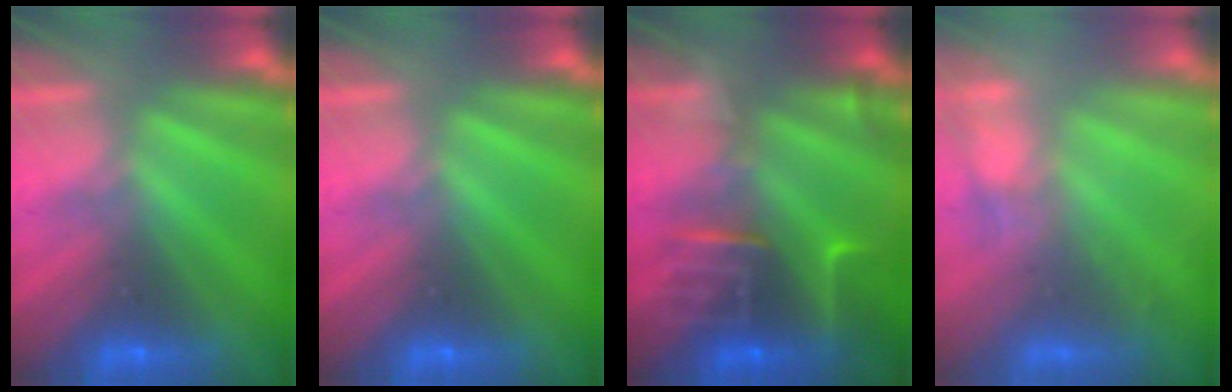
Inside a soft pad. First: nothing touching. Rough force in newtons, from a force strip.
{"total": 0.0}
{"total": 7.4}
{"total": 2.8}